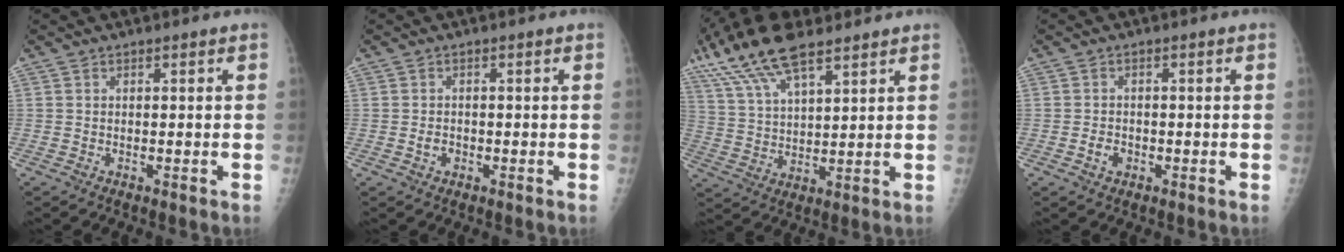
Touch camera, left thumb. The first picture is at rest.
{"total": 1.6, "force": [-0.4, 1.3, 0.8], "torque": [-0.010, 0.003, -0.006]}
{"total": 15.0, "force": [9.9, 5.5, 9.8], "torque": [-0.186, -0.010, 0.193]}
{"total": 2.1, "force": [-0.7, 1.7, 1.1], "torque": [-0.011, 0.004, -0.011]}